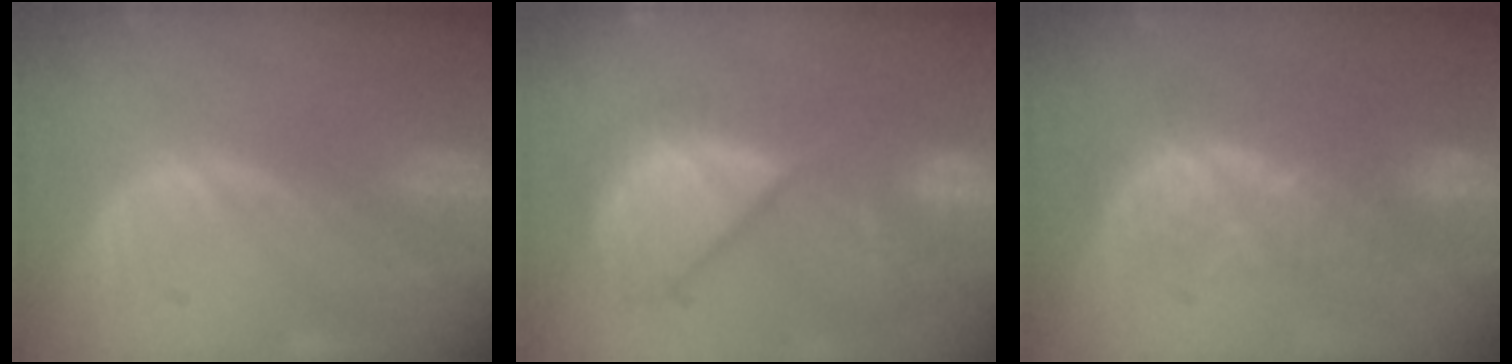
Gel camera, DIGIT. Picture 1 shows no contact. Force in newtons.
{"total": 11.1, "press": 10.1, "slide": 4.7}
{"total": 8.3, "press": 7.4, "slide": 3.7}